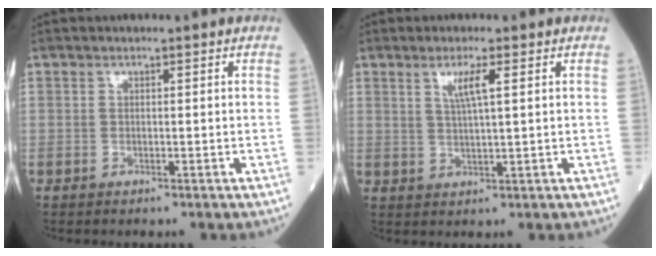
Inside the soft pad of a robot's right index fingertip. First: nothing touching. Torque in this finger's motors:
{"motor_torque": [0.11, 0.07, 0.07, 0.03]}